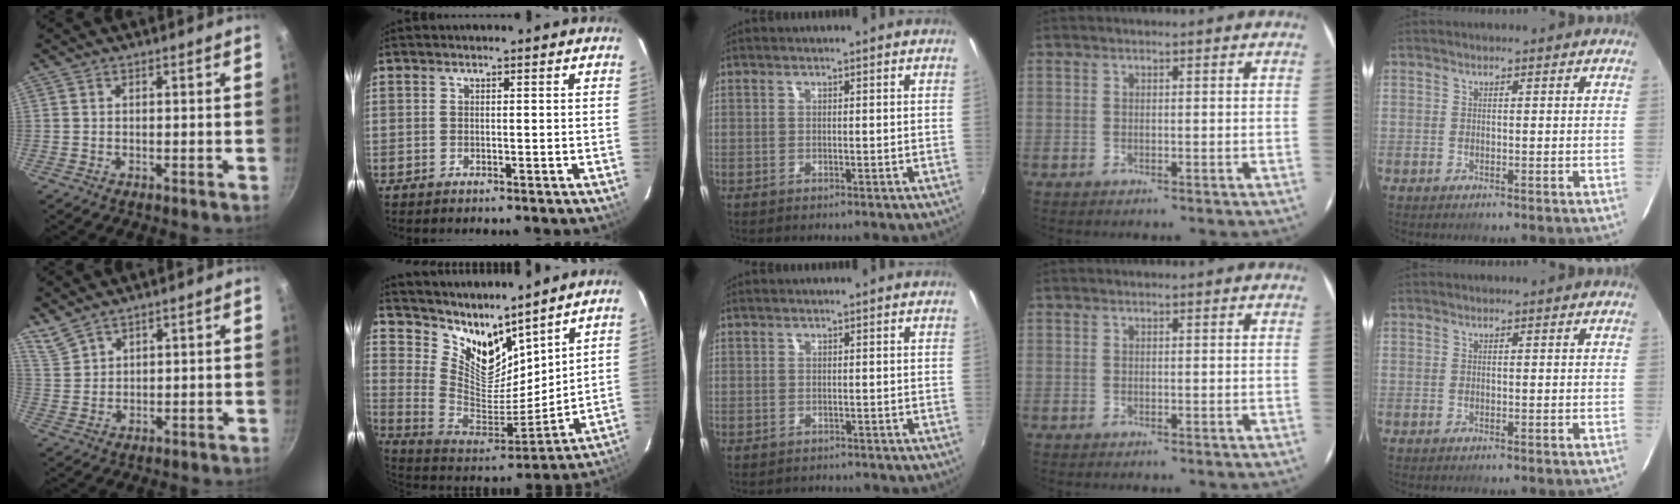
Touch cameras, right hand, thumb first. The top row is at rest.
{"thumb": {"total": 4.0, "force": [3.7, 1.2, 1.1], "torque": [-0.023, -0.011, 0.084]}, "index": {"total": 13.3, "force": [11.4, 4.4, 5.1], "torque": [-0.110, -0.031, 0.223]}, "middle": {"total": 1.3, "force": [-1.0, 0.9, -0.1], "torque": [-0.003, 0.001, -0.014]}}